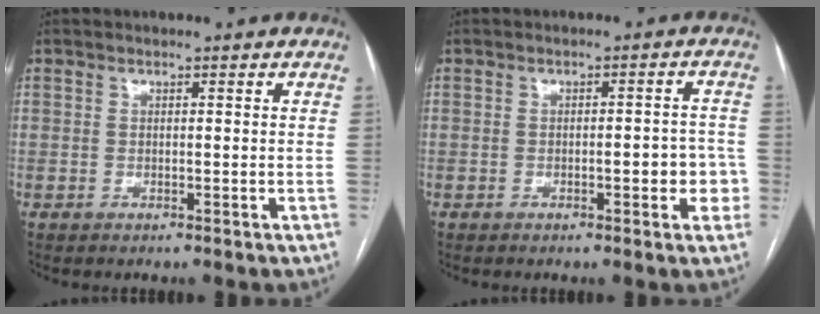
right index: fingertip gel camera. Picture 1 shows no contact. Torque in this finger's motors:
{"motor_torque": [0.81, -0.09, 0.31, 0.06]}